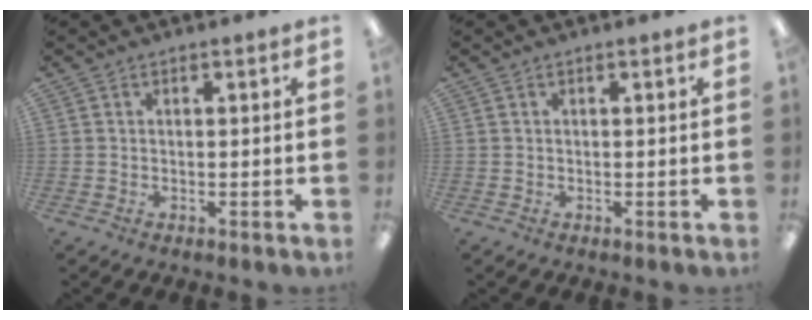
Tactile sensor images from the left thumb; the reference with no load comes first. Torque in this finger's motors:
{"motor_torque": [0.00, 0.00, 0.01, 0.00, 0.00]}